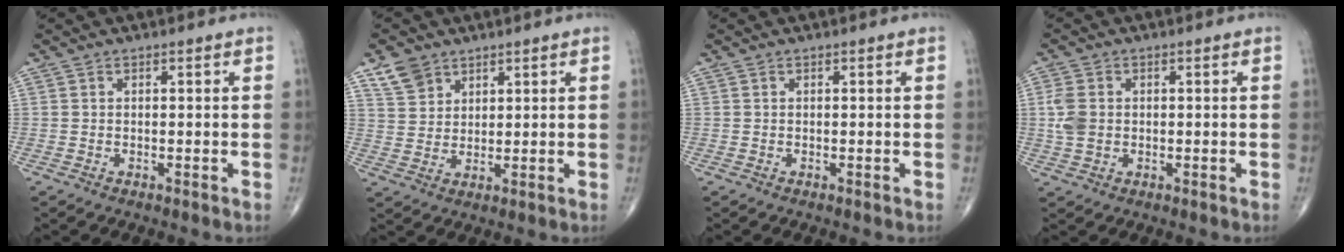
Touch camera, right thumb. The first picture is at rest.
{"total": 5.5, "force": [3.7, 3.7, 1.7], "torque": [-0.018, -0.016, 0.077]}
{"total": 0.0}
{"total": 4.6, "force": [0.2, 3.4, 3.1], "torque": [-0.073, 0.004, 0.004]}